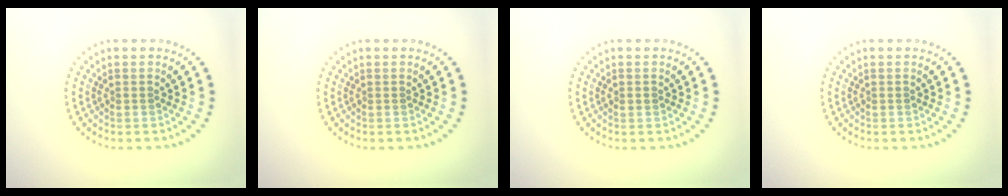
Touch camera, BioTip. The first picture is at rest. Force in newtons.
{"total": 0.0}
{"total": 0.8, "press": 0.8, "slide": 0.2}
{"total": 0.0}